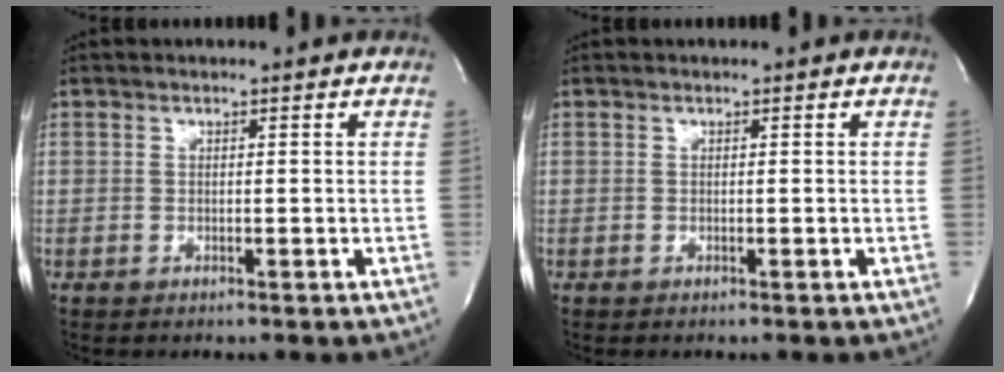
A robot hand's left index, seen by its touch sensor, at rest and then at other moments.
{"total": 0.0}